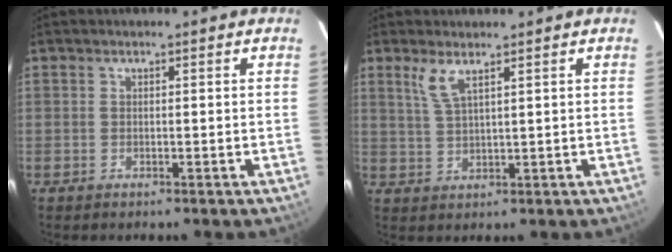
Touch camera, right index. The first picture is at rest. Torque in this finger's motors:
{"motor_torque": [0.05, 0.05, 0.07, 0.05]}